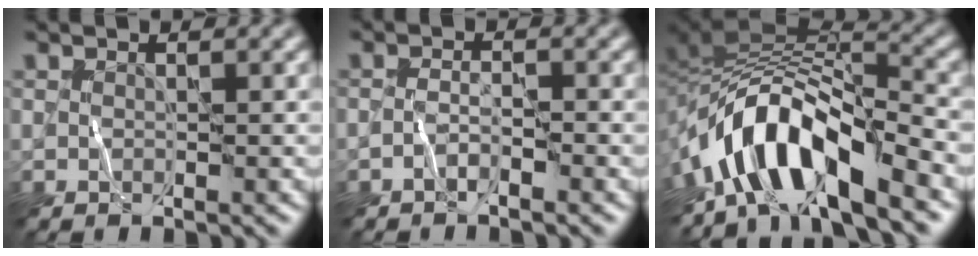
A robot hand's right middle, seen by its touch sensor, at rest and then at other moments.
{"total": 1.0, "force": [-0.9, 0.1, 0.5], "torque": [-0.011, 0.005, -0.021]}
{"total": 9.2, "force": [-5.5, 3.5, 6.4], "torque": [-0.095, 0.012, -0.108]}